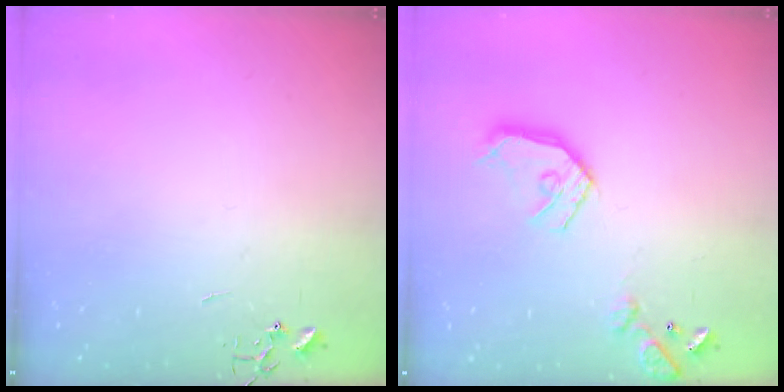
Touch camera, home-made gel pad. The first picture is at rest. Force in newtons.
{"total": 14.7, "press": 14.6, "slide": 1.6}